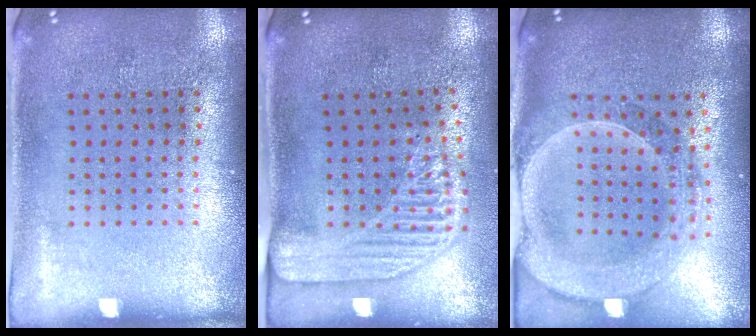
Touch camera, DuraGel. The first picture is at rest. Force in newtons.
{"total": 2.2, "press": 1.7, "slide": 1.3}
{"total": 2.6, "press": 2.3, "slide": 1.3}